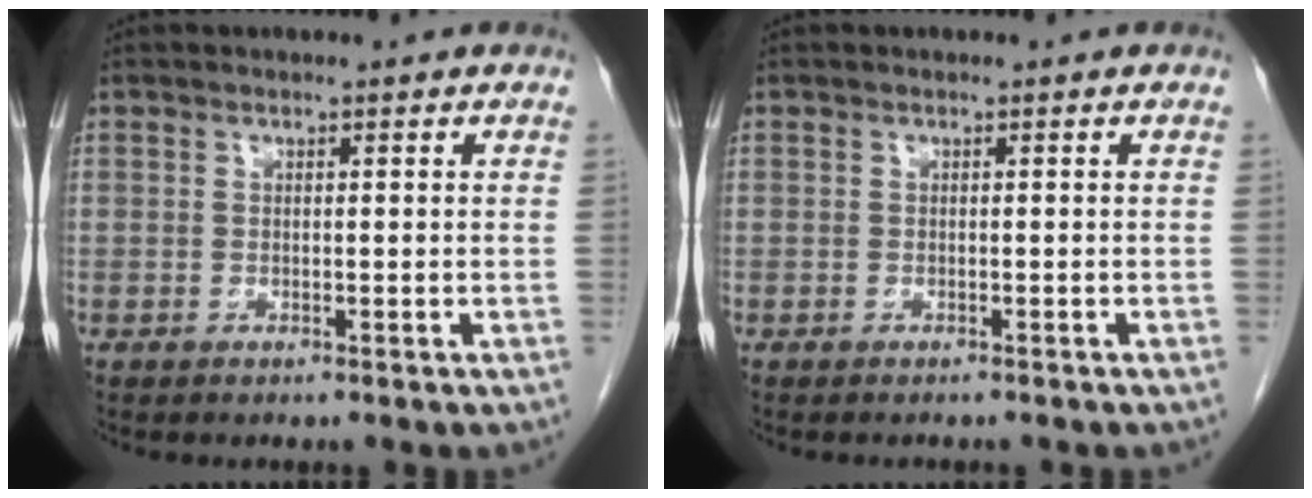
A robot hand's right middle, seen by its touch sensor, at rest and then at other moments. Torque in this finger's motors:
{"motor_torque": [0.01, -0.01, -0.01, 0.00]}